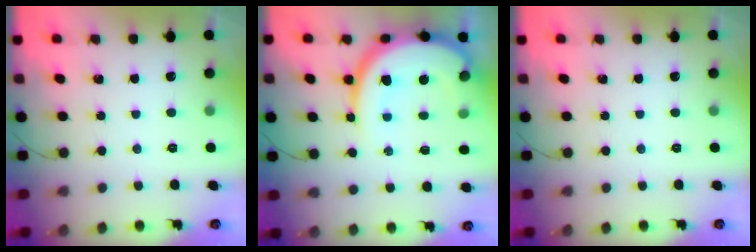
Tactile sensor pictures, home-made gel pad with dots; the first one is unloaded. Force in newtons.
{"total": 16.9, "press": 16.9, "slide": 1.5}
{"total": 0.0}